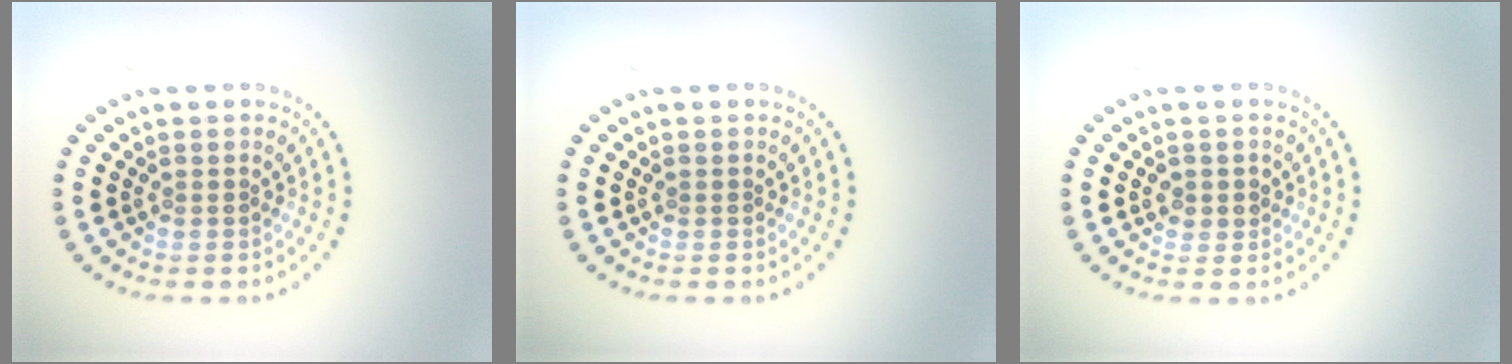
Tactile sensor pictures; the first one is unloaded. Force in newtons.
{"total": 0.0}
{"total": 1.4, "press": 1.3, "slide": 0.6}